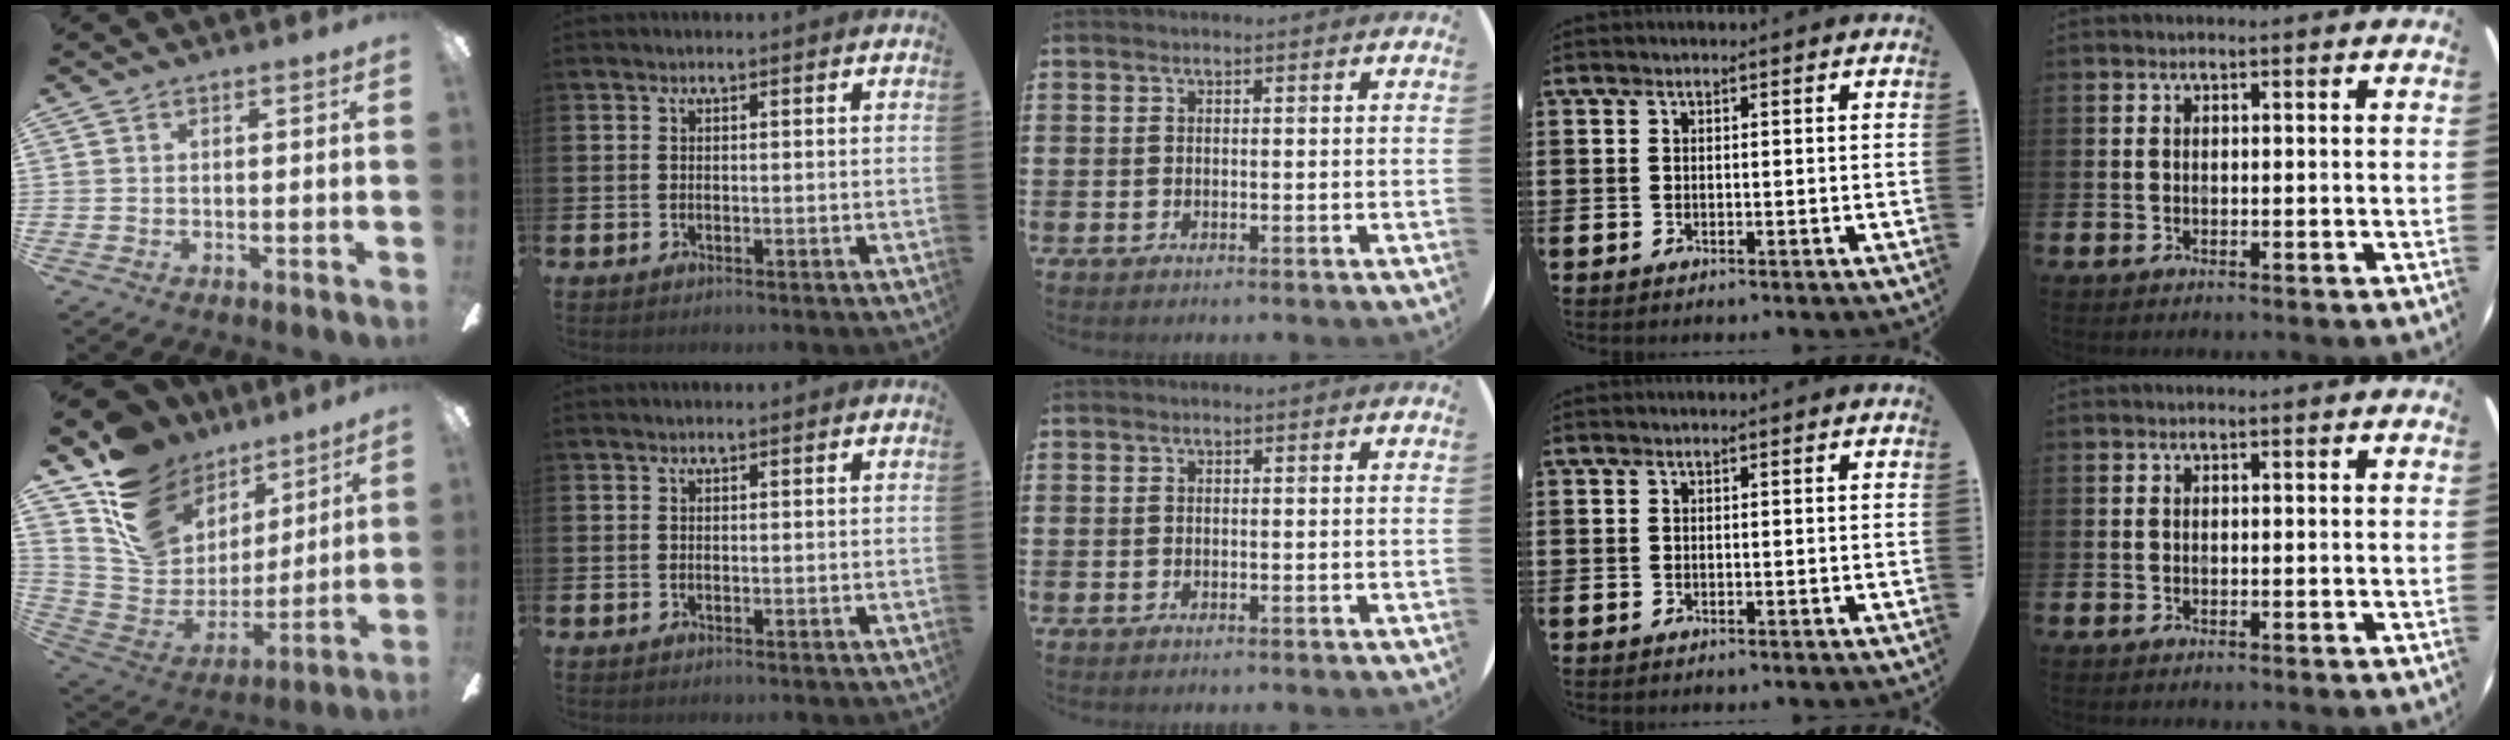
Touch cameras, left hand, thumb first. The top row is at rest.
{"thumb": {"total": 16.9, "force": [9.6, 12.1, 6.7], "torque": [-0.136, -0.056, 0.187]}}